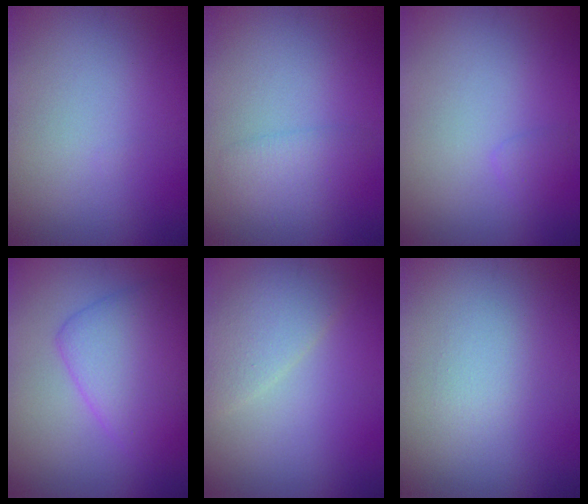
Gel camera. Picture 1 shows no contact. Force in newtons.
{"total": 2.2, "press": 2.2, "slide": 0.2}
{"total": 0.8, "press": 0.8, "slide": 0.1}
{"total": 5.8, "press": 5.8, "slide": 0.1}
{"total": 2.9, "press": 2.9, "slide": 0.2}
{"total": 1.1, "press": 1.1, "slide": 0.1}